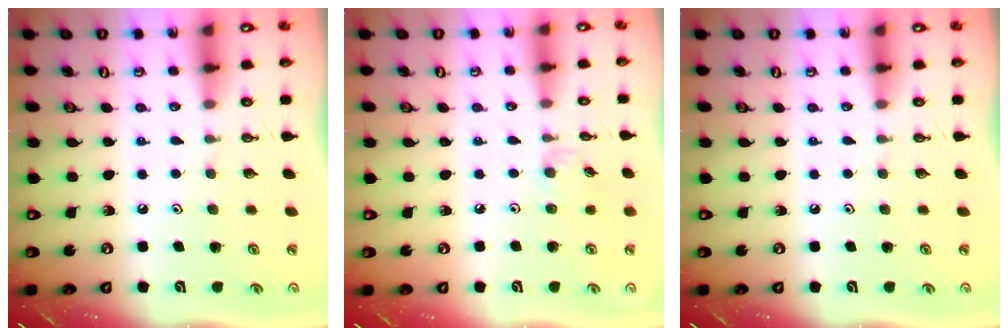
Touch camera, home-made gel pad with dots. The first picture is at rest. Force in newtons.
{"total": 2.9, "press": 2.8, "slide": 0.5}
{"total": 0.0}